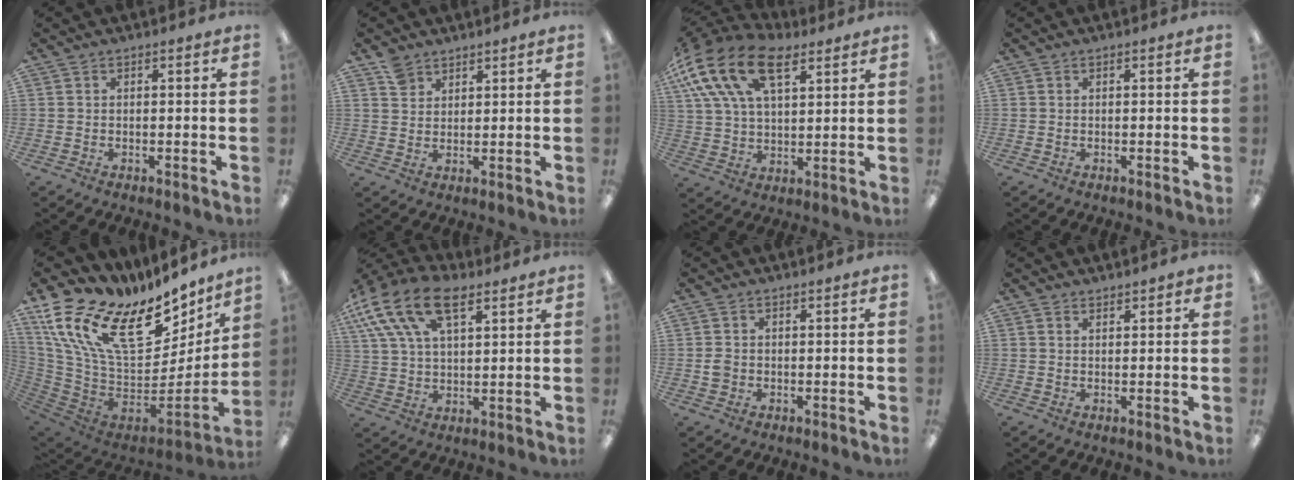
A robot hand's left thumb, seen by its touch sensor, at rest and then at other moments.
{"total": 3.9, "force": [3.1, 2.2, 0.6], "torque": [-0.012, -0.010, 0.062]}
{"total": 19.5, "force": [10.0, 10.4, 13.1], "torque": [-0.276, -0.033, 0.177]}
{"total": 0.0}
{"total": 23.7, "force": [11.4, 13.0, 16.2], "torque": [-0.284, -0.078, 0.221]}
{"total": 16.8, "force": [9.5, 8.4, 11.1], "torque": [-0.231, -0.030, 0.168]}
{"total": 1.7, "force": [0.1, 1.5, 0.7], "torque": [-0.015, 0.004, 0.000]}
{"total": 1.5, "force": [1.5, 0.4, 0.2], "torque": [-0.005, -0.004, 0.028]}